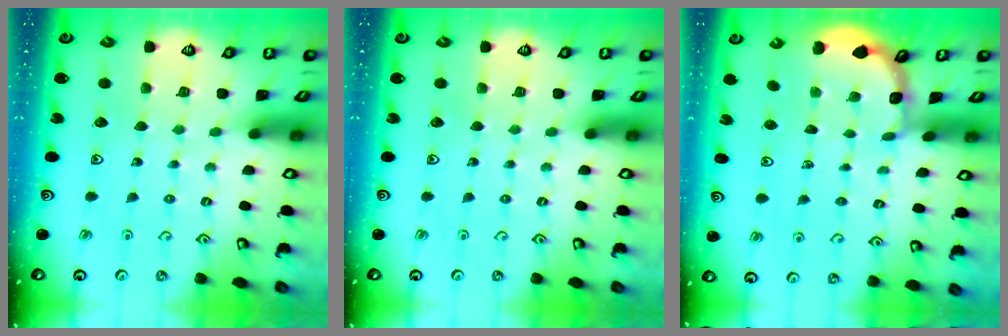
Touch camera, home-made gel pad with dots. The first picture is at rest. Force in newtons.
{"total": 0.0}
{"total": 2.0, "press": 2.0, "slide": 0.1}